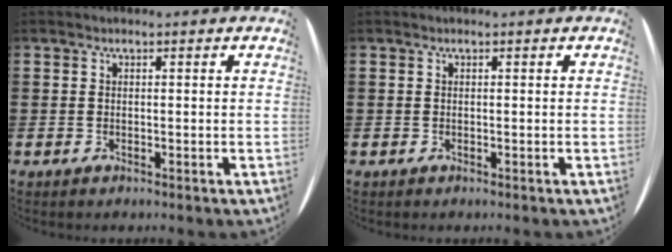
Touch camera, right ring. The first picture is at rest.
{"total": 0.0}